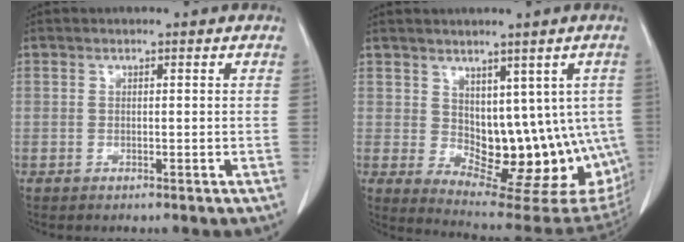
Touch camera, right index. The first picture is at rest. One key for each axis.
{"total": 14.4, "fx": -0.1, "fy": 8.2, "fz": 11.8, "tx": -0.132, "ty": -0.002, "tz": 0.020}